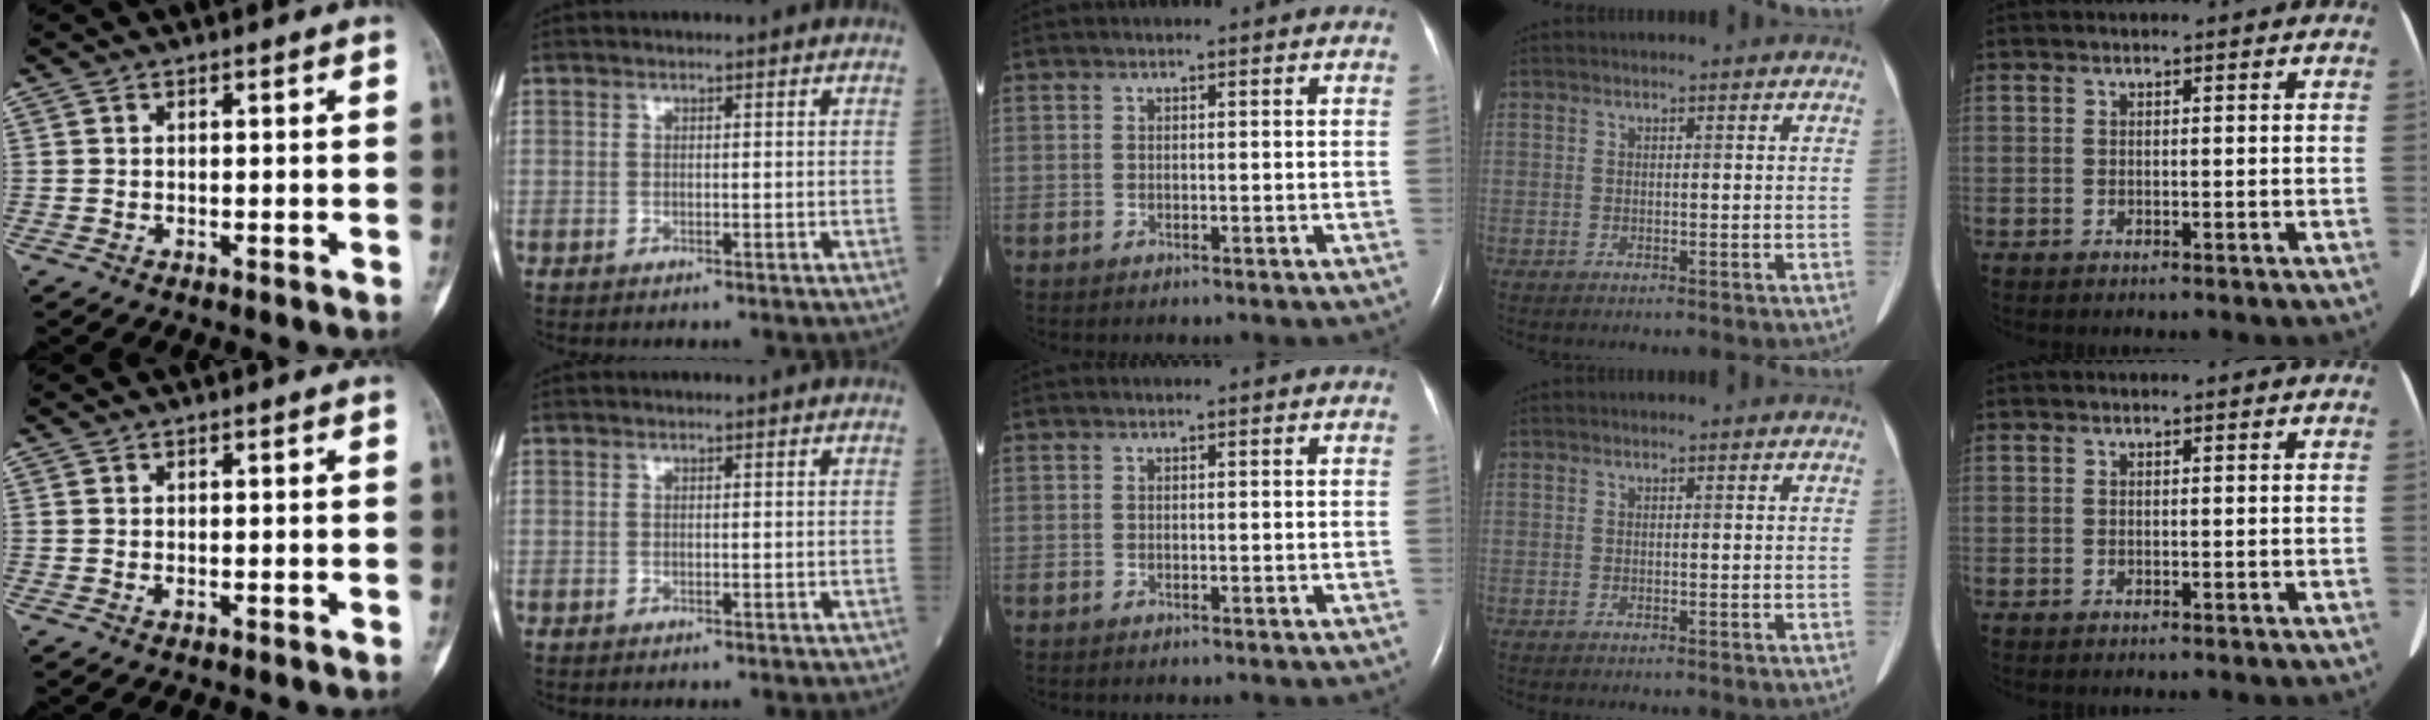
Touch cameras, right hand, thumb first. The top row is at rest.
{}